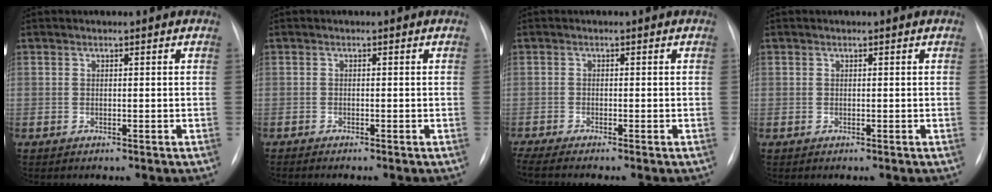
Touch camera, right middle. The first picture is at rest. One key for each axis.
{"total": 1.5, "fx": -1.3, "fy": -0.1, "fz": 0.7, "tx": -0.009, "ty": -0.003, "tz": -0.017}
{"total": 4.1, "fx": -3.5, "fy": -0.4, "fz": 2.0, "tx": -0.033, "ty": -0.011, "tz": -0.061}
{"total": 0.0}